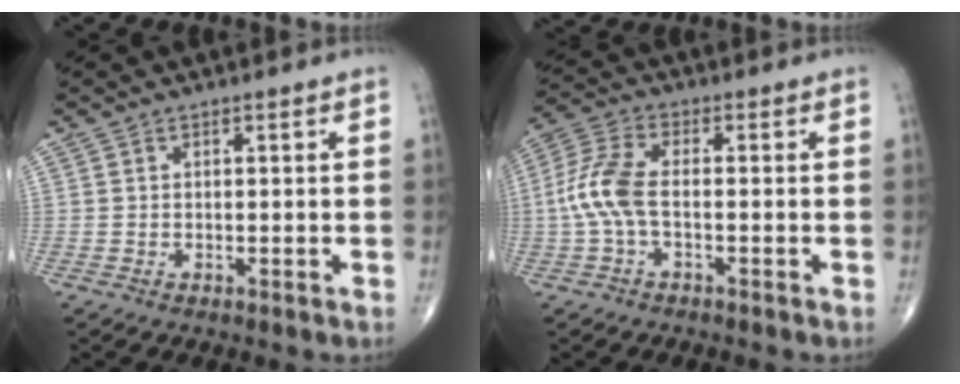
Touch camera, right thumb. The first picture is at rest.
{"total": 7.7, "force": [-1.2, 3.4, 6.8], "torque": [-0.170, 0.021, -0.030]}